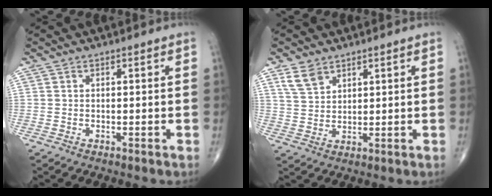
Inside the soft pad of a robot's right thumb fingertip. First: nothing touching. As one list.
[{"total": 4.6, "force": [3.1, 2.7, 2.1], "torque": [-0.031, -0.014, 0.069]}]